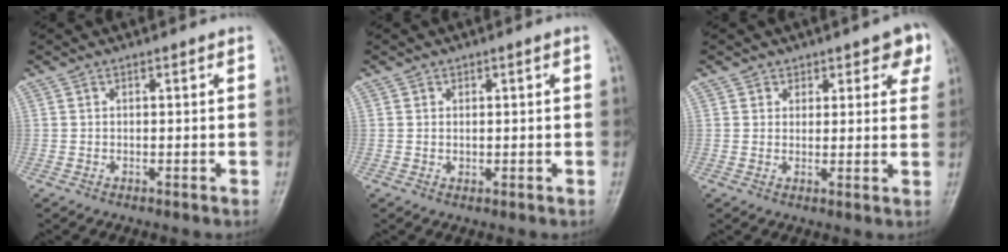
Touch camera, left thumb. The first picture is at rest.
{"total": 1.0, "force": [0.3, 0.9, 0.4], "torque": [0.000, -0.001, 0.004]}
{"total": 5.3, "force": [3.4, 3.8, 1.5], "torque": [0.035, -0.015, 0.037]}